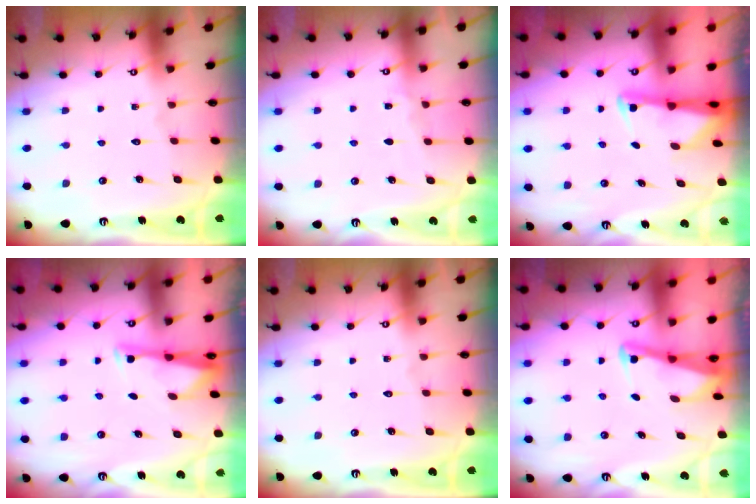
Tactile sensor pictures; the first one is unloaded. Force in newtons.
{"total": 2.8, "press": 2.8, "slide": 0.4}
{"total": 2.3, "press": 2.2, "slide": 0.5}
{"total": 3.1, "press": 3.1, "slide": 0.1}
{"total": 0.0}
{"total": 3.0, "press": 2.9, "slide": 0.4}